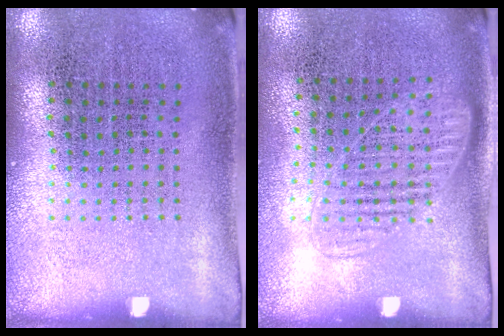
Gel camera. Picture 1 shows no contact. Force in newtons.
{"total": 1.2, "press": 1.0, "slide": 0.6}